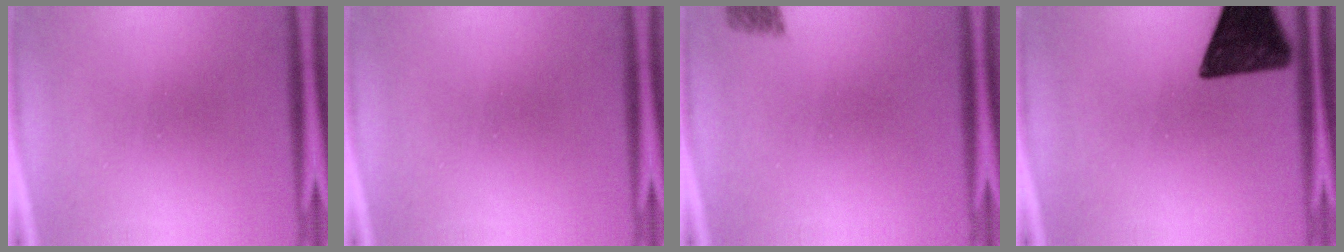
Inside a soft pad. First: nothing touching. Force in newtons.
{"total": 0.0}
{"total": 2.7}
{"total": 13.8}